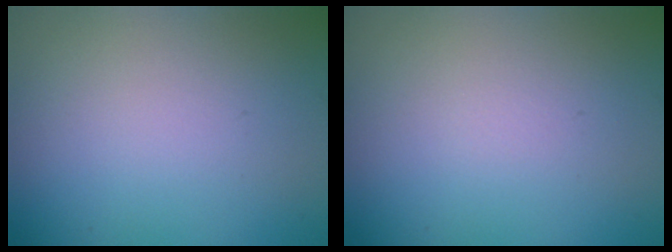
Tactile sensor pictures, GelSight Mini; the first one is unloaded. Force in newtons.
{"total": 0.0}